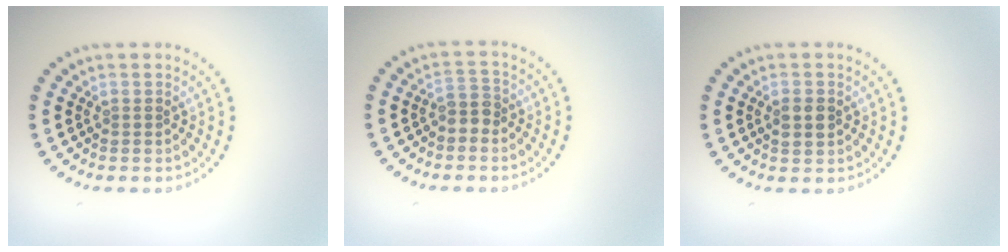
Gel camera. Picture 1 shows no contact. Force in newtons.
{"total": 1.7, "press": 1.5, "slide": 0.9}
{"total": 1.7, "press": 1.7, "slide": 0.1}